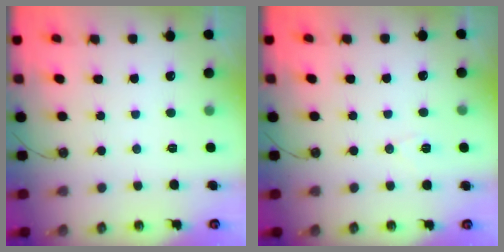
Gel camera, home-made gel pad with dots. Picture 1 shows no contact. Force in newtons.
{"total": 5.3, "press": 4.8, "slide": 2.3}